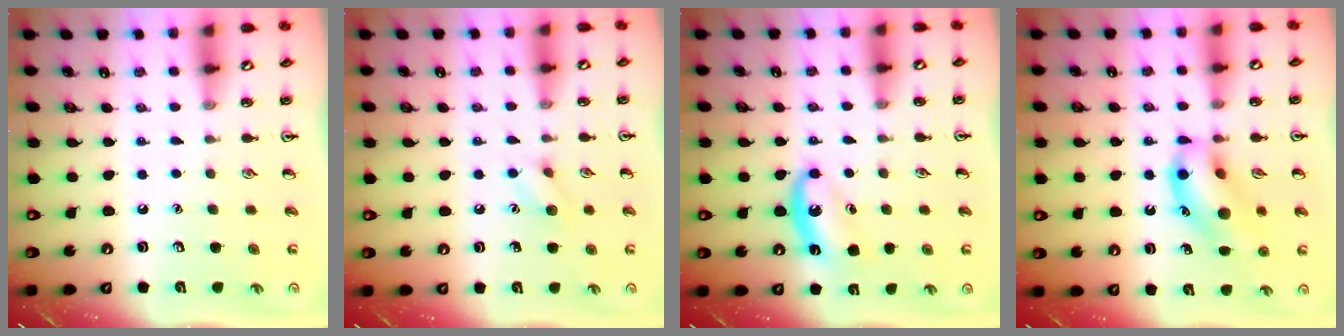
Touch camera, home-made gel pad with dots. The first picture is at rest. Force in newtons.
{"total": 6.1, "press": 6.0, "slide": 1.0}
{"total": 7.7, "press": 7.5, "slide": 1.9}
{"total": 13.7, "press": 13.6, "slide": 1.8}